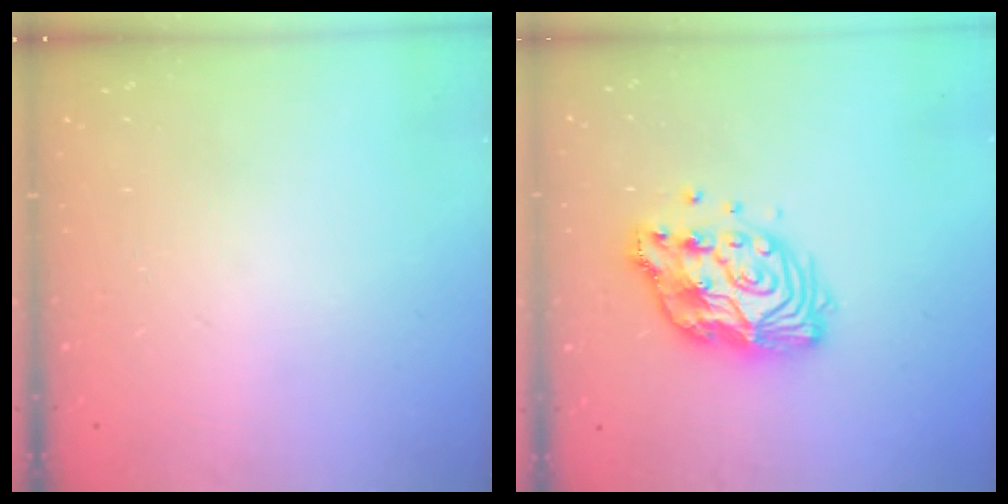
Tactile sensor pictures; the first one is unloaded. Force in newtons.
{"total": 13.5, "press": 13.4, "slide": 1.2}